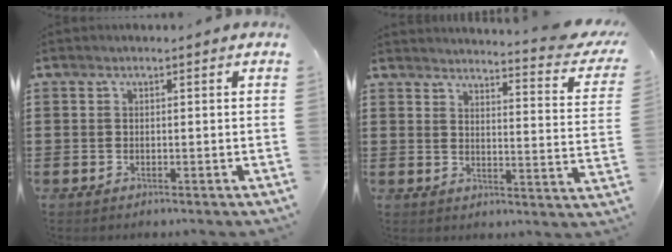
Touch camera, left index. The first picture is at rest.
{"total": 3.7, "force": [3.3, -0.5, 1.5], "torque": [-0.033, -0.035, 0.047]}